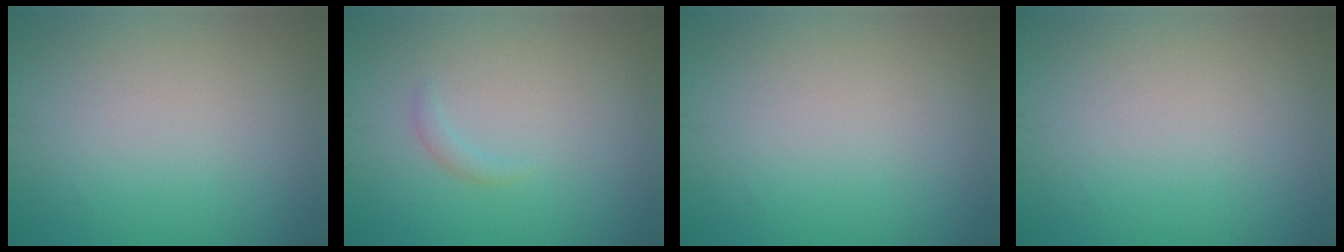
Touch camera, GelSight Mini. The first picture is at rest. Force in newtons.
{"total": 0.8, "press": 0.8, "slide": 0.1}
{"total": 0.0}
{"total": 0.0}